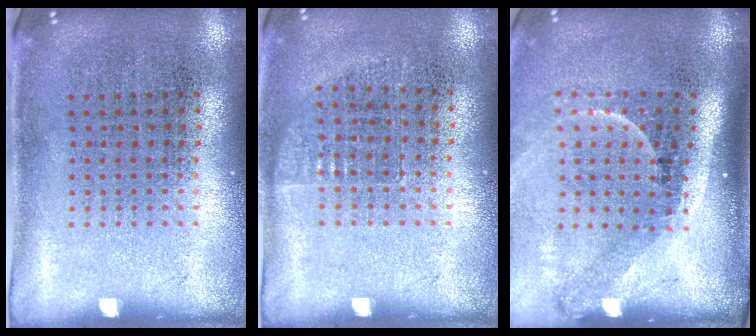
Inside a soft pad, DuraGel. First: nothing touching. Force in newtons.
{"total": 0.7, "press": 0.6, "slide": 0.1}
{"total": 2.2, "press": 1.5, "slide": 1.7}